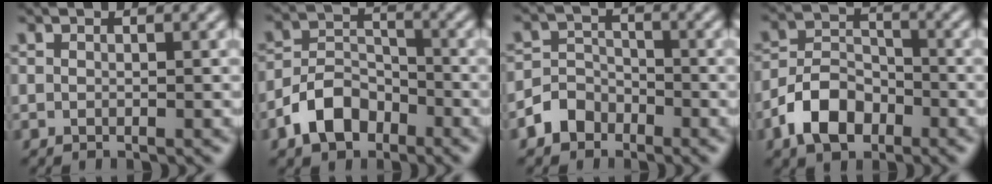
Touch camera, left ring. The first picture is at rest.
{"total": 4.8, "force": [-2.9, 3.1, 2.3], "torque": [-0.039, 0.001, -0.061]}
{"total": 3.0, "force": [-1.9, 2.2, 0.7], "torque": [-0.005, 0.009, -0.042]}
{"total": 5.2, "force": [-2.8, 3.4, 2.9], "torque": [-0.054, 0.002, -0.057]}